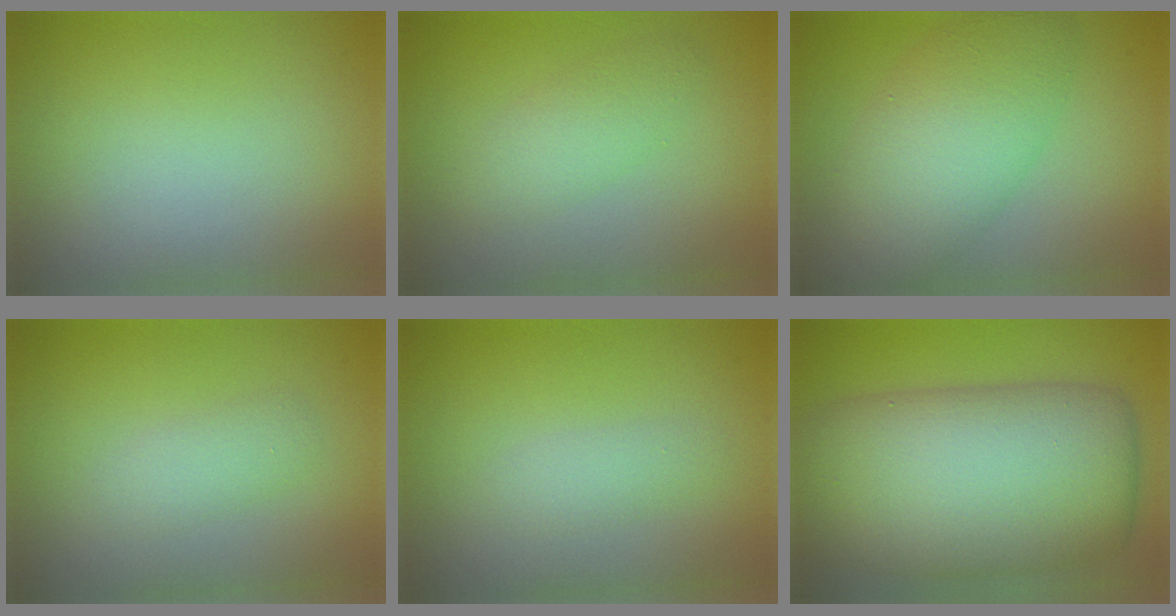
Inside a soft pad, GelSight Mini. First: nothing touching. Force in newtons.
{"total": 2.3, "press": 2.3, "slide": 0.2}
{"total": 7.4, "press": 7.4, "slide": 0.5}
{"total": 2.4, "press": 2.4, "slide": 0.2}
{"total": 1.4, "press": 1.4, "slide": 0.1}
{"total": 14.9, "press": 14.9, "slide": 0.5}